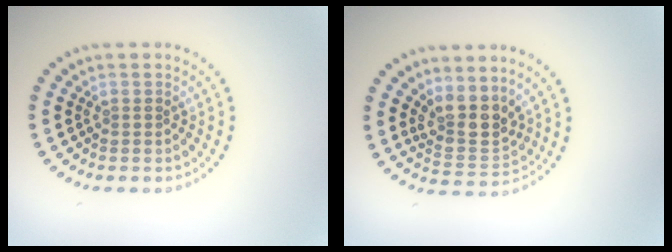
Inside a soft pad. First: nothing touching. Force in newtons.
{"total": 3.7, "press": 2.9, "slide": 2.2}